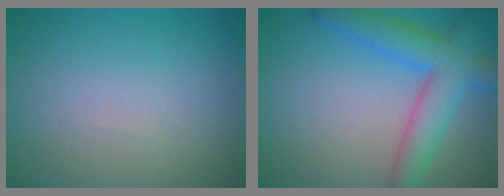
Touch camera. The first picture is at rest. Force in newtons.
{"total": 7.0, "press": 7.0, "slide": 0.3}